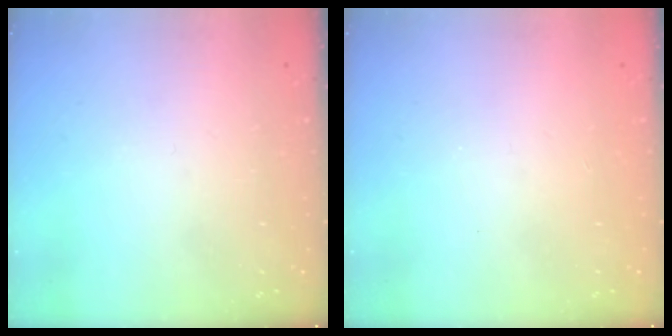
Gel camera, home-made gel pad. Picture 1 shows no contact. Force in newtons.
{"total": 0.7, "press": 0.7, "slide": 0.2}